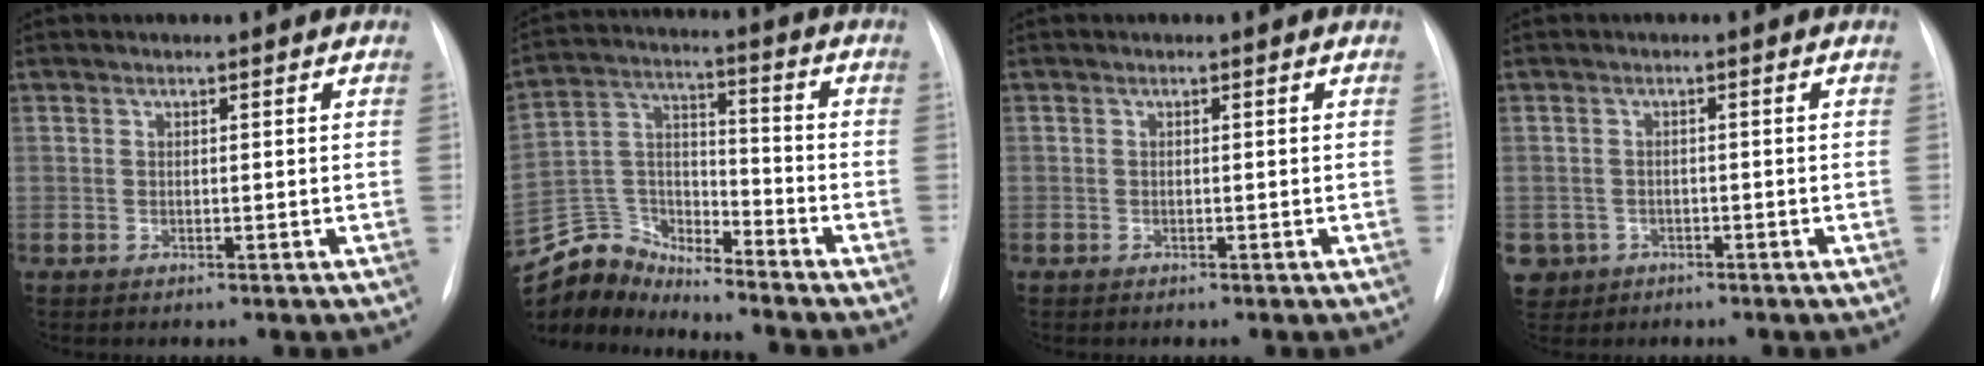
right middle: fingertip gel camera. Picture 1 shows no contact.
{"total": 10.3, "force": [-10.2, 1.3, -1.0], "torque": [0.013, 0.044, -0.202]}
{"total": 0.0}
{"total": 5.2, "force": [-2.4, 4.5, 0.4], "torque": [-0.019, 0.005, -0.035]}